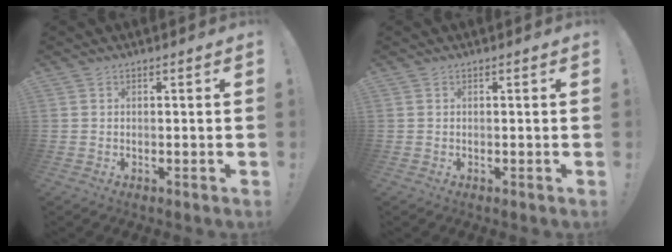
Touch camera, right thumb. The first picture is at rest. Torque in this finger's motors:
{"motor_torque": [0.00, 0.00, 0.00, 0.00, 0.00]}